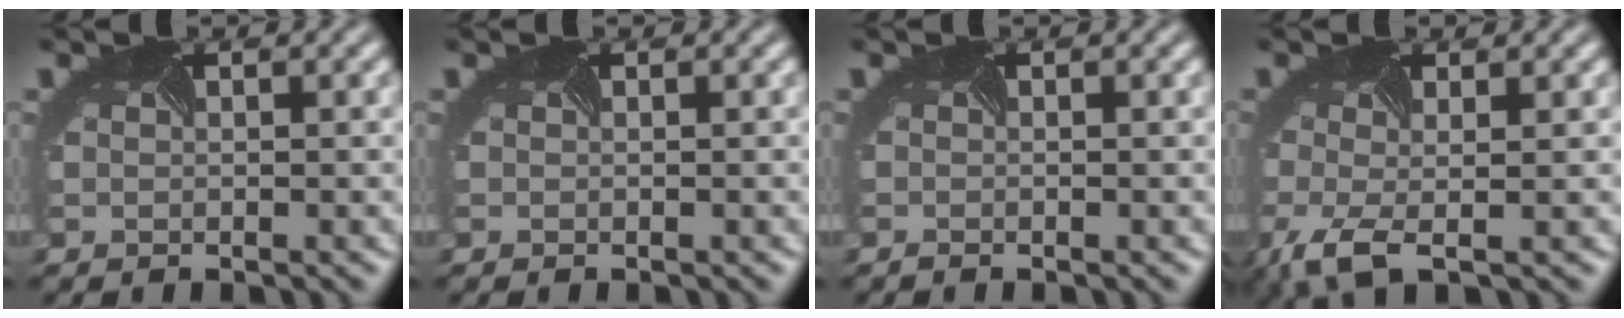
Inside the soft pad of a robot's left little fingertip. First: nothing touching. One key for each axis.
{"total": 0.0}
{"total": 0.8, "fx": -0.7, "fy": -0.3, "fz": -0.1, "tx": -0.002, "ty": -0.005, "tz": -0.013}
{"total": 3.6, "fx": -1.8, "fy": 1.1, "fz": 2.9, "tx": -0.080, "ty": -0.006, "tz": -0.038}